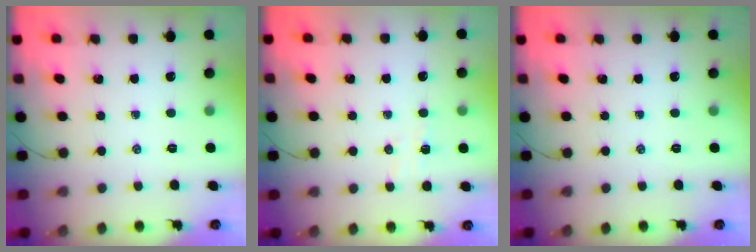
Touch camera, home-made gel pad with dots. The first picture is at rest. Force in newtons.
{"total": 4.5, "press": 4.4, "slide": 1.0}
{"total": 0.0}